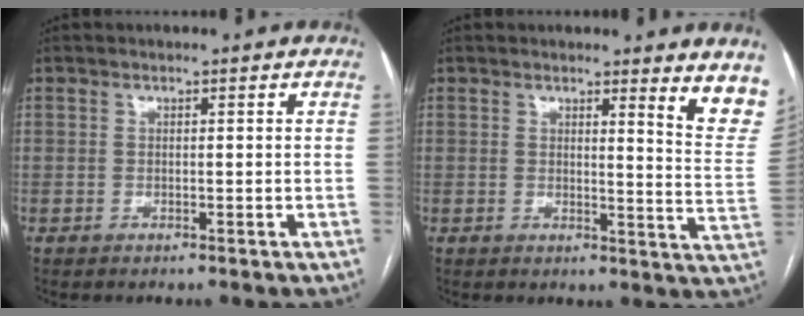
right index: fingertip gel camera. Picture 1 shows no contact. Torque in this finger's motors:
{"motor_torque": [0.16, 0.29, 0.05, 0.01]}